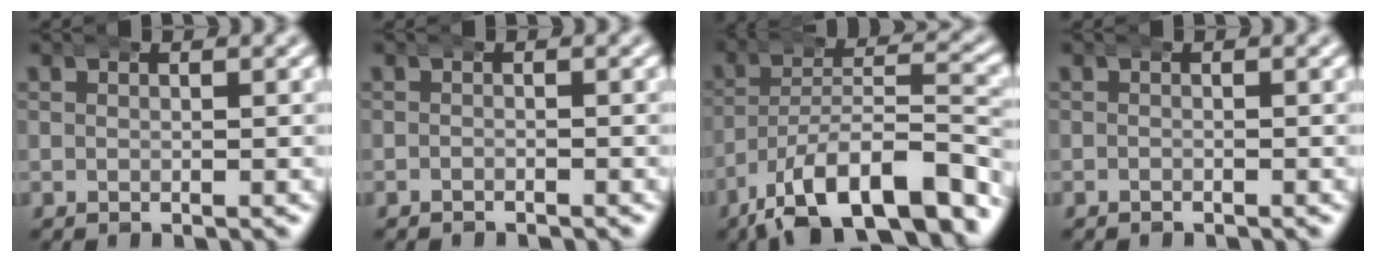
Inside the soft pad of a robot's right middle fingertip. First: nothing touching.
{"total": 0.8, "force": [-0.8, -0.1, -0.1], "torque": [0.000, -0.004, -0.014]}
{"total": 10.6, "force": [-7.7, 3.2, 6.6], "torque": [-0.089, -0.007, -0.118]}
{"total": 0.5, "force": [-0.5, -0.1, -0.1], "torque": [0.001, -0.002, -0.009]}